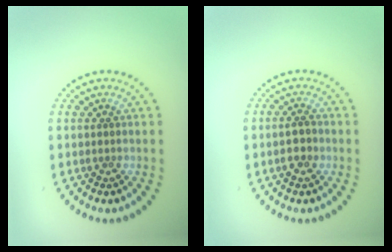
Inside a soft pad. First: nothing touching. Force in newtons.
{"total": 2.1, "press": 2.0, "slide": 0.4}